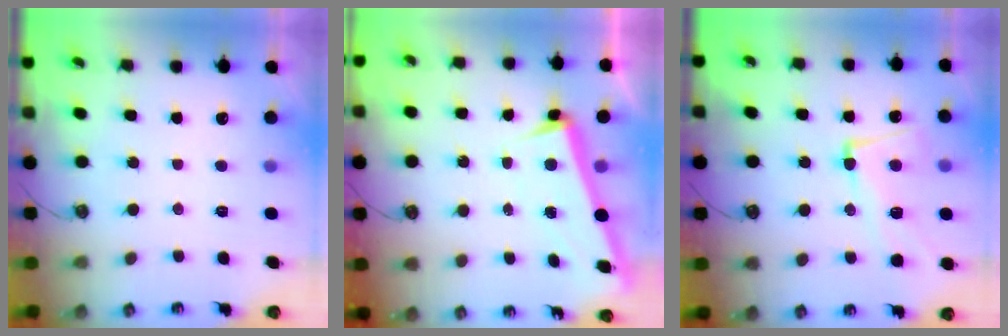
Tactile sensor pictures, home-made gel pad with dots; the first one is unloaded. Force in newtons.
{"total": 1.9, "press": 1.6, "slide": 1.1}
{"total": 7.9, "press": 7.7, "slide": 2.1}